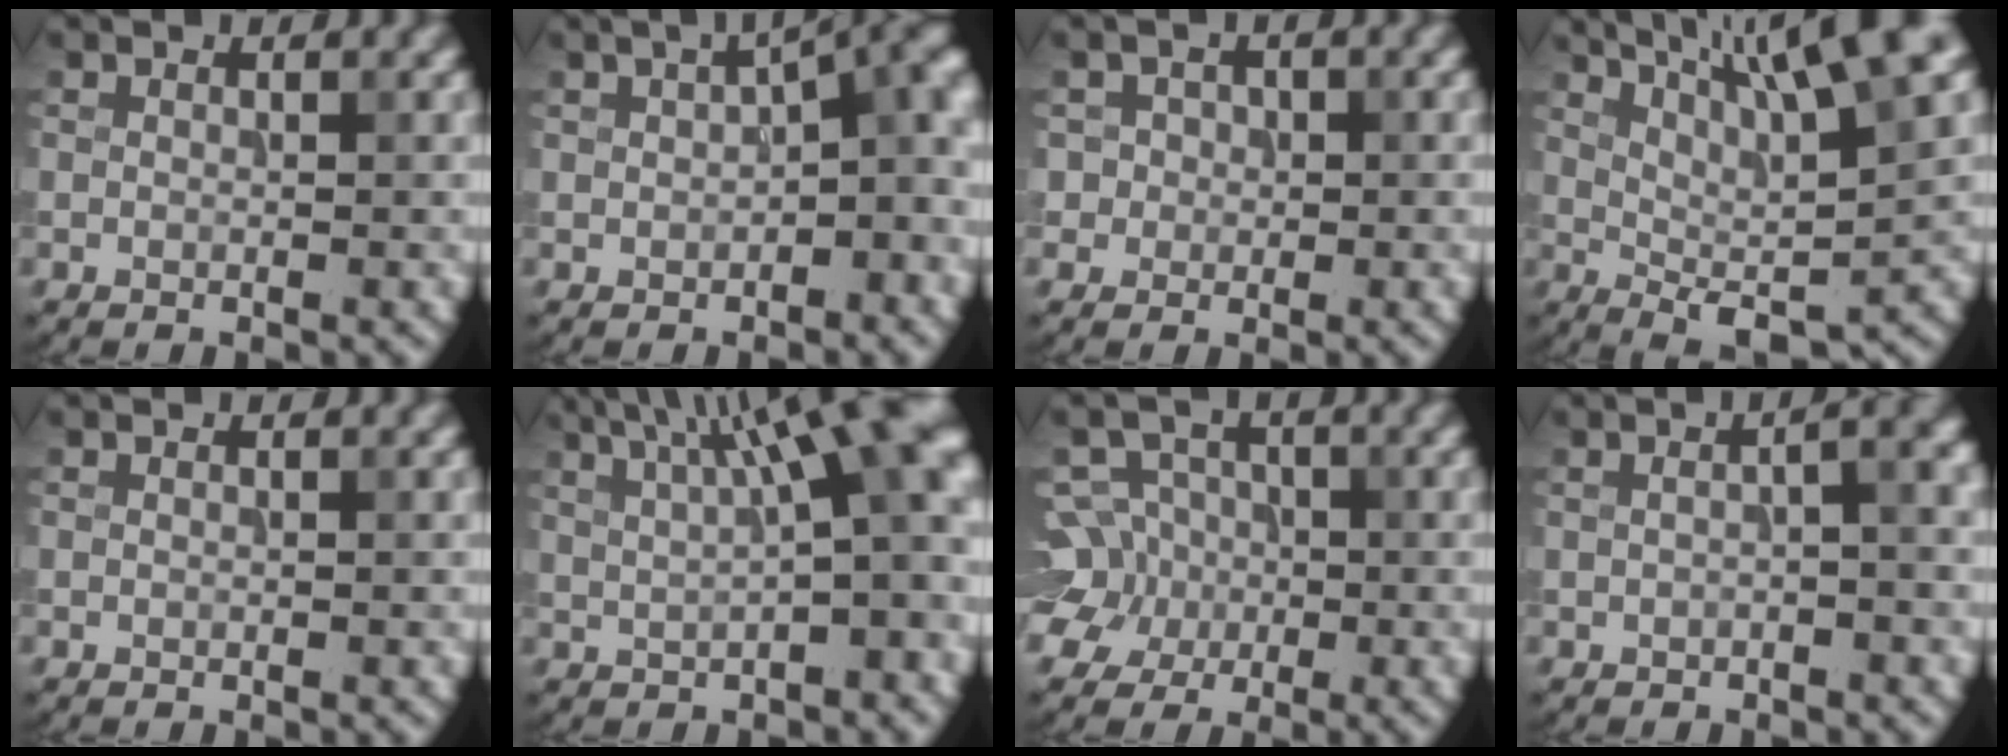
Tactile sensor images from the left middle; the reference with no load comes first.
{"total": 7.7, "force": [0.6, 3.8, 6.7], "torque": [-0.061, 0.020, 0.006]}
{"total": 2.1, "force": [0.1, 2.0, 0.5], "torque": [0.003, 0.003, 0.002]}
{"total": 10.7, "force": [5.4, 2.2, 9.0], "torque": [-0.126, 0.019, 0.085]}
{"total": 0.0}
{"total": 11.7, "force": [4.2, 3.2, 10.5], "torque": [-0.130, 0.025, 0.066]}
{"total": 7.6, "force": [-0.6, 7.0, 3.0], "torque": [-0.050, 0.032, -0.048]}
{"total": 3.0, "force": [0.2, 0.8, 2.9], "torque": [-0.042, 0.014, 0.000]}